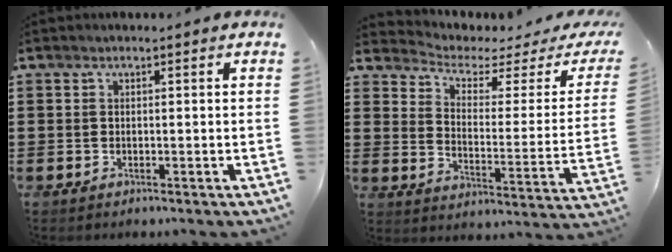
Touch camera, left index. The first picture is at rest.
{"total": 2.5, "force": [1.8, 1.0, 1.4], "torque": [-0.047, -0.019, 0.020]}